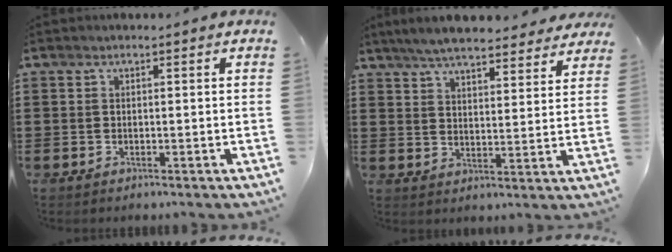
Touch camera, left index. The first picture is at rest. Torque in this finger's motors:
{"motor_torque": [1.35, -0.79, 0.70, 0.21]}